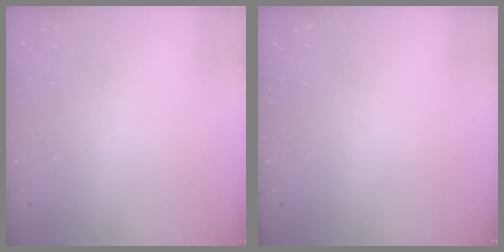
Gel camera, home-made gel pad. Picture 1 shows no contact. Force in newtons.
{"total": 0.0}